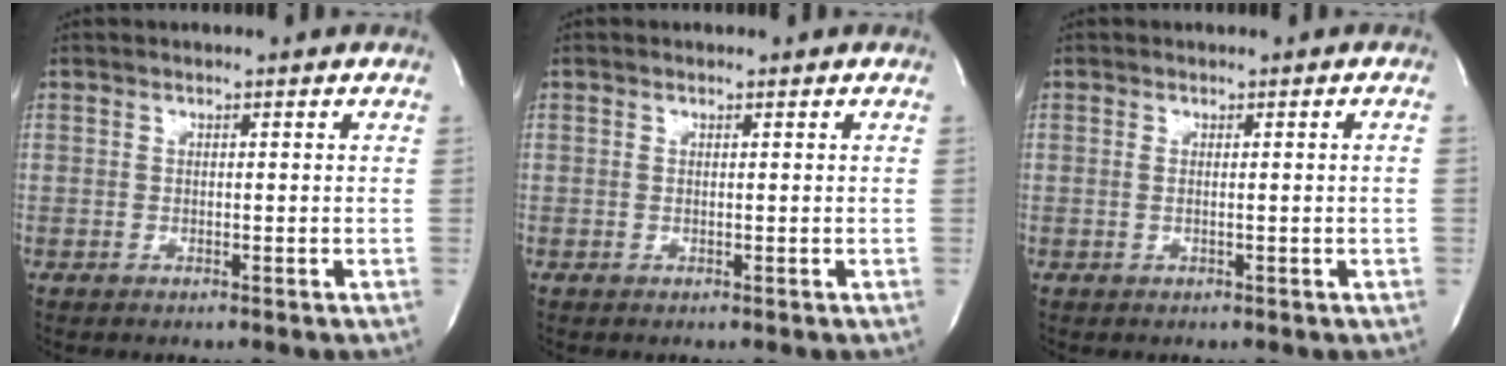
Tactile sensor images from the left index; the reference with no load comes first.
{"total": 0.0}
{"total": 1.3, "force": [0.0, -0.3, 1.3], "torque": [-0.028, 0.006, 0.005]}